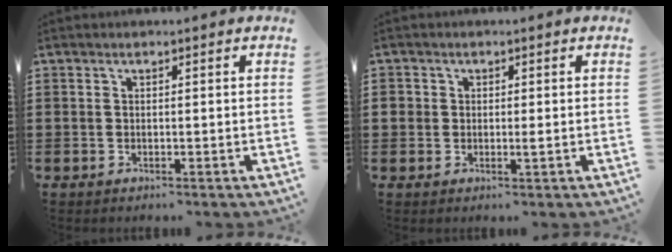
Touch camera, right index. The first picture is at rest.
{"total": 1.3, "force": [0.1, 1.0, 0.8], "torque": [-0.018, 0.004, 0.001]}